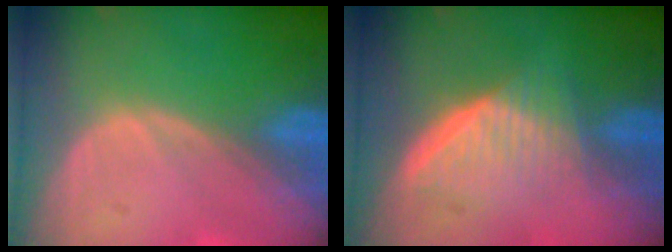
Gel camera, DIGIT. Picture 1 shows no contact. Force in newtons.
{"total": 6.8, "press": 6.0, "slide": 3.1}